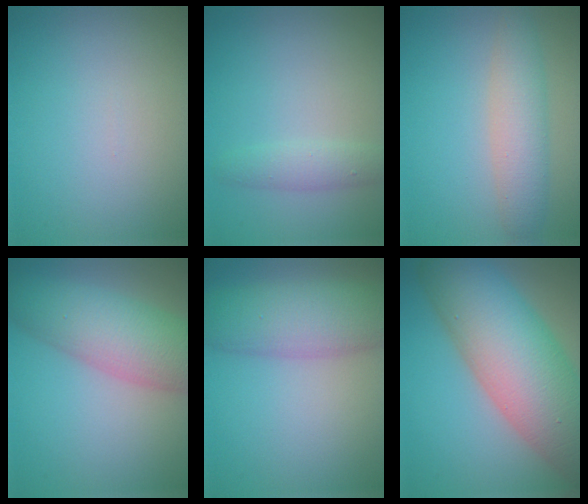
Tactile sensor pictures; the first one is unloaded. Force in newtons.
{"total": 1.9, "press": 1.9, "slide": 0.1}
{"total": 3.8, "press": 3.8, "slide": 0.1}
{"total": 7.4, "press": 7.4, "slide": 0.2}
{"total": 6.8, "press": 6.8, "slide": 0.2}
{"total": 13.4, "press": 13.3, "slide": 0.5}